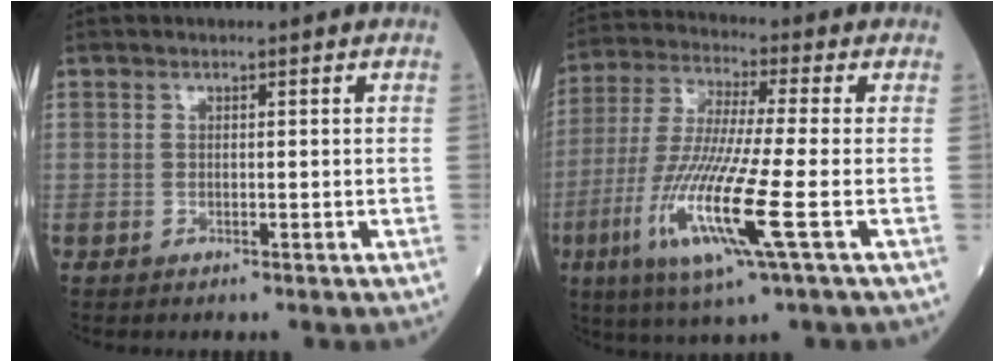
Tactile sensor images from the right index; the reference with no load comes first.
{"total": 14.8, "force": [-4.8, 0.2, 14.0], "torque": [-0.295, -0.027, -0.097]}